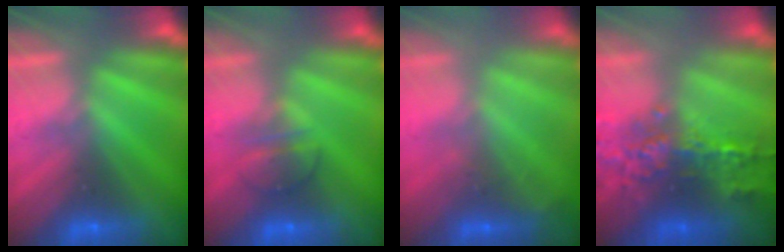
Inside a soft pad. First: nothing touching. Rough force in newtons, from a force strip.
{"total": 2.4}
{"total": 2.2}
{"total": 6.8}